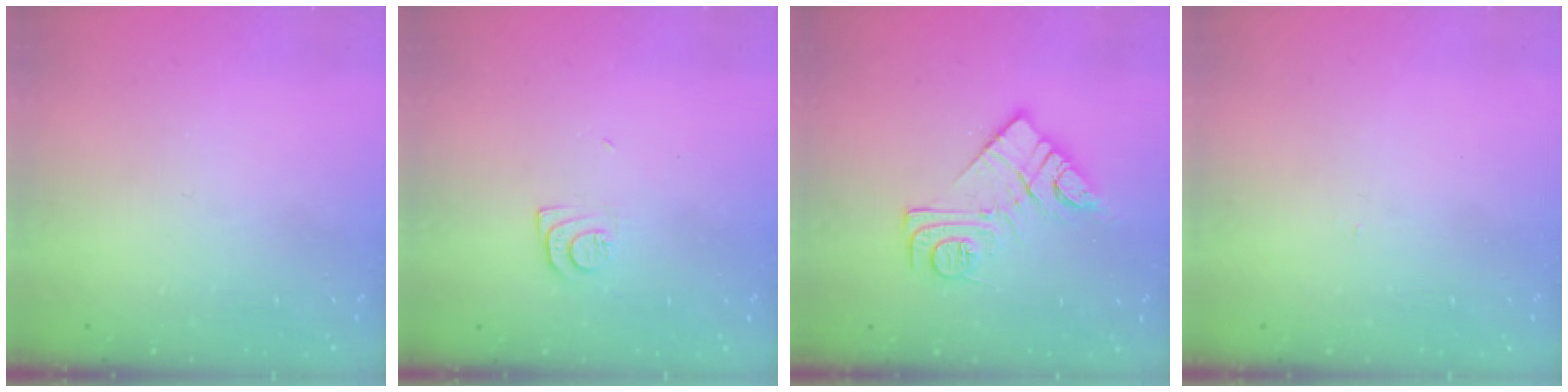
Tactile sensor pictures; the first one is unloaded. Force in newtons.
{"total": 7.3, "press": 7.2, "slide": 0.8}
{"total": 12.6, "press": 12.6, "slide": 0.8}
{"total": 2.2, "press": 2.2, "slide": 0.3}